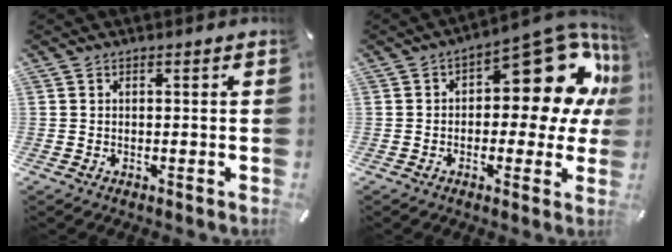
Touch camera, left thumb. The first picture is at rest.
{"total": 18.6, "force": [6.8, 9.1, 14.8], "torque": [-0.172, -0.057, 0.110]}